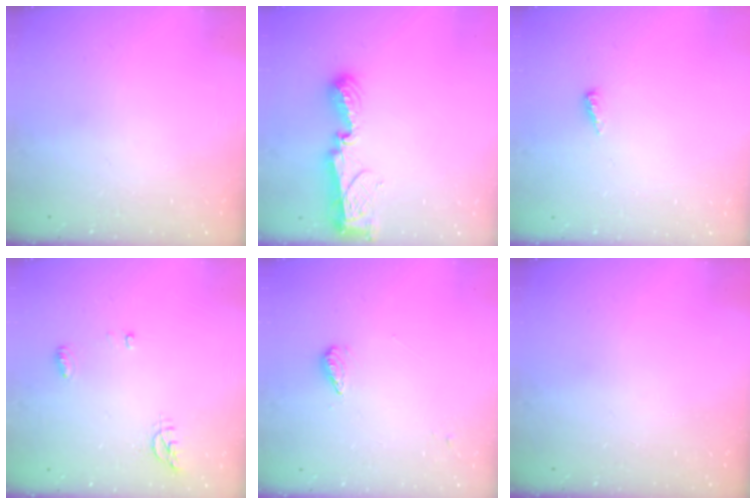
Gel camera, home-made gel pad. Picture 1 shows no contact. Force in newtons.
{"total": 8.1, "press": 8.1, "slide": 0.9}
{"total": 2.5, "press": 2.5, "slide": 0.2}
{"total": 4.9, "press": 4.9, "slide": 0.6}
{"total": 3.9, "press": 3.8, "slide": 0.4}
{"total": 0.0}